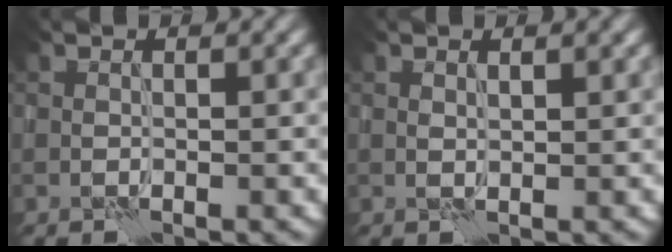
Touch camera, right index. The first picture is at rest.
{"total": 0.9, "force": [0.5, 0.2, 0.7], "torque": [-0.015, 0.000, 0.009]}